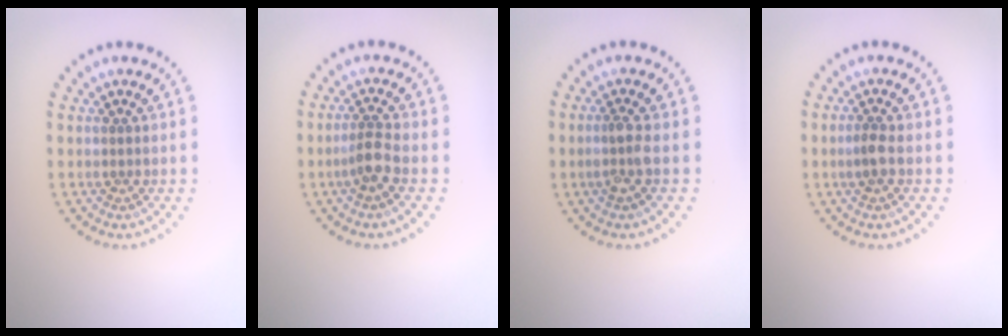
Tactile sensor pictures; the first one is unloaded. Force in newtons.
{"total": 2.1, "press": 1.8, "slide": 1.1}
{"total": 1.8, "press": 1.6, "slide": 0.8}
{"total": 1.5, "press": 1.4, "slide": 0.6}